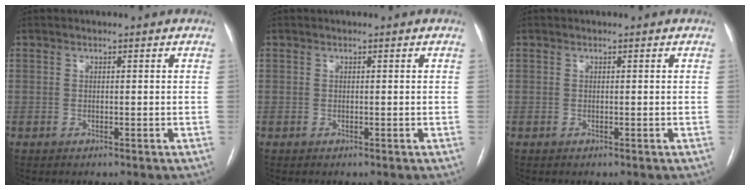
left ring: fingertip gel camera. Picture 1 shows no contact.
{"total": 0.0}
{"total": 0.0}